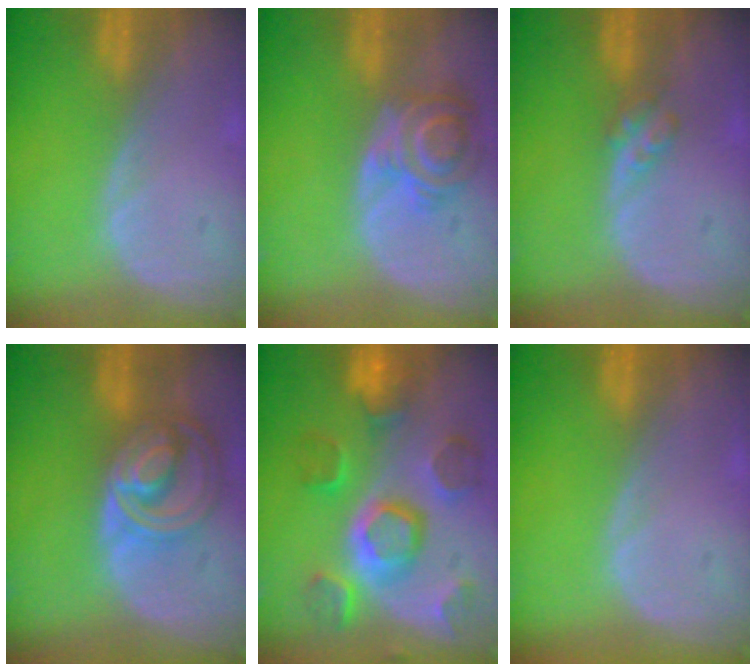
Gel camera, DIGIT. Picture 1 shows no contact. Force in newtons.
{"total": 5.8, "press": 5.8, "slide": 0.3}
{"total": 2.7, "press": 2.3, "slide": 1.3}
{"total": 8.6, "press": 7.4, "slide": 4.4}
{"total": 11.6, "press": 10.1, "slide": 5.6}
{"total": 0.0}